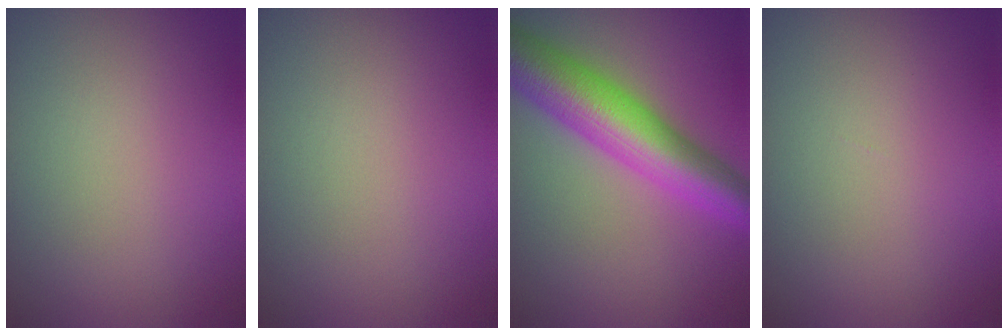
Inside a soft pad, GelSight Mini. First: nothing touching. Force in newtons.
{"total": 0.0}
{"total": 9.0, "press": 9.0, "slide": 0.1}
{"total": 0.0}